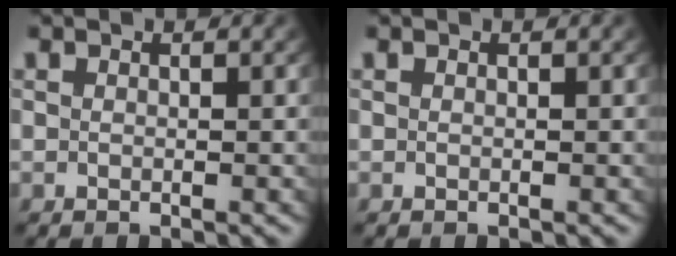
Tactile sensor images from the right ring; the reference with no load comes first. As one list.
[{"total": 0.0}]